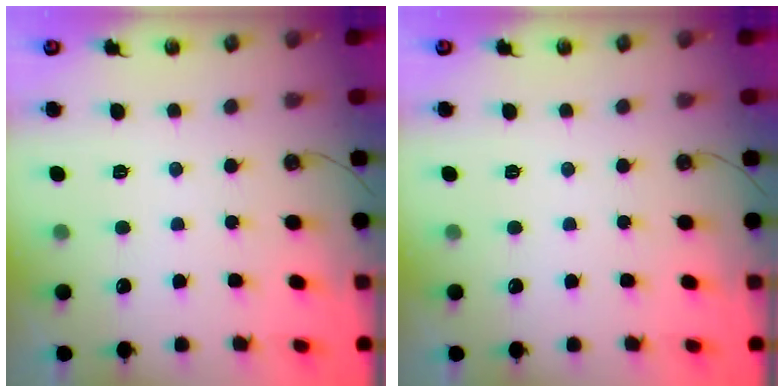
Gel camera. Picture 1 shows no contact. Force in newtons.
{"total": 0.0}